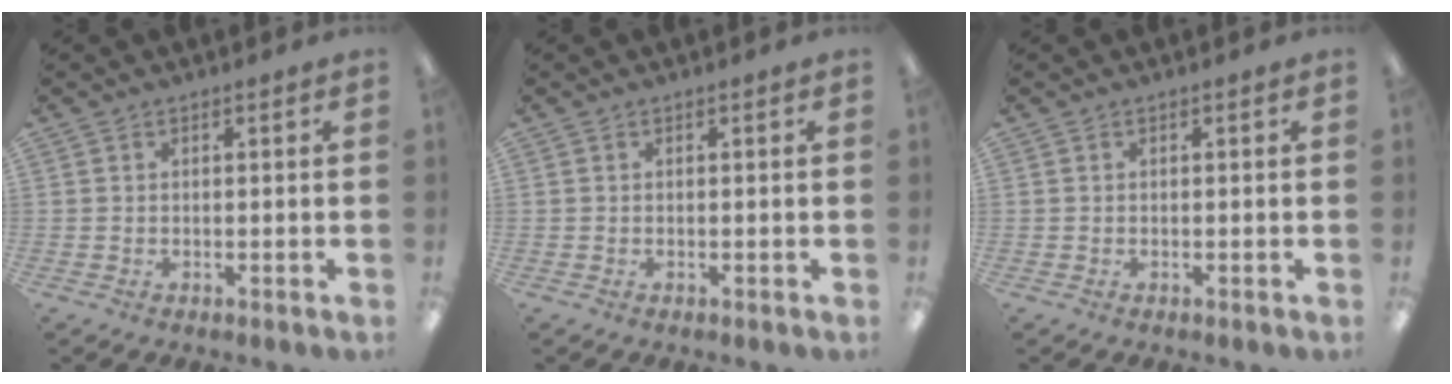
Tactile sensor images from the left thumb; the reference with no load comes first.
{"total": 0.0}
{"total": 0.0}